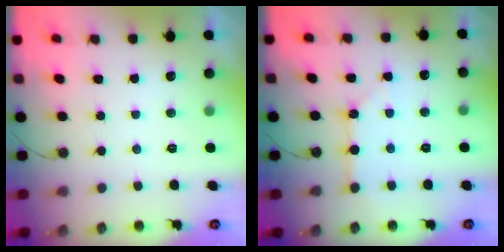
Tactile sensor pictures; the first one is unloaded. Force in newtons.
{"total": 2.9, "press": 2.9, "slide": 0.5}